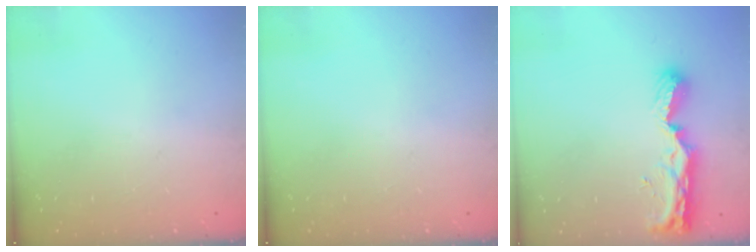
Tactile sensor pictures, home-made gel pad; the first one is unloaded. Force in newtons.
{"total": 0.0}
{"total": 9.4, "press": 9.3, "slide": 1.2}